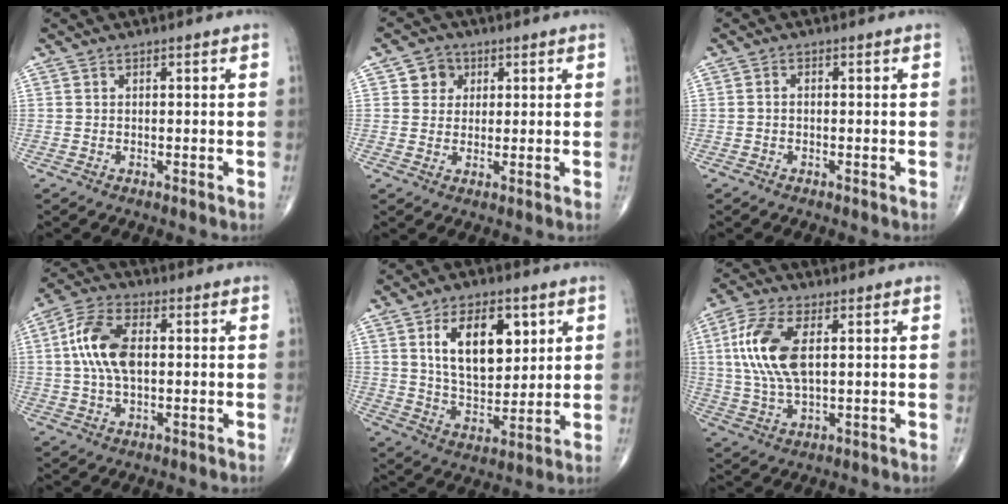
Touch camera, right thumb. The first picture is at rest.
{"total": 4.3, "force": [1.5, 3.9, 1.1], "torque": [0.008, -0.001, 0.019]}
{"total": 1.2, "force": [-0.4, 0.8, 0.8], "torque": [-0.014, 0.005, -0.012]}
{"total": 10.9, "force": [1.2, 5.8, 9.2], "torque": [-0.189, 0.015, 0.019]}
{"total": 14.6, "force": [5.1, 8.1, 11.1], "torque": [-0.148, -0.026, 0.098]}
{"total": 12.5, "force": [2.5, 5.8, 10.8], "torque": [-0.240, 0.001, 0.052]}